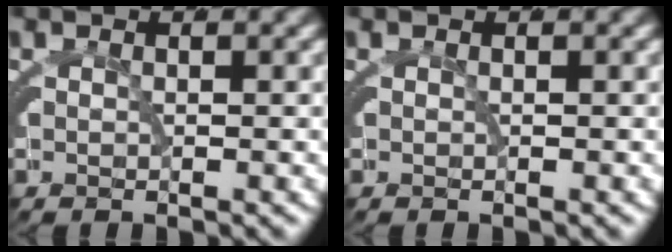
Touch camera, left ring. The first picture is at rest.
{"total": 0.0}